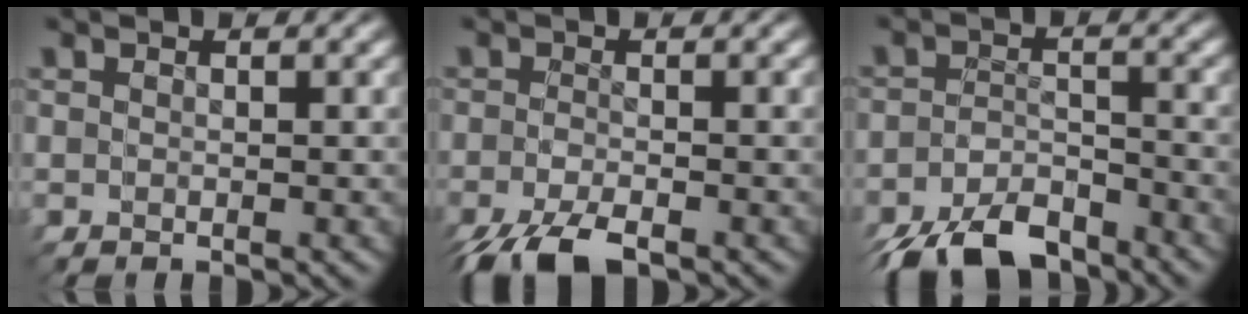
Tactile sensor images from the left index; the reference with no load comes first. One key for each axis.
{"total": 3.8, "fx": -3.7, "fy": -0.9, "fz": 0.0, "tx": -0.009, "ty": -0.014, "tz": -0.053}
{"total": 6.5, "fx": -6.3, "fy": 1.5, "fz": 0.2, "tx": -0.020, "ty": -0.028, "tz": -0.092}